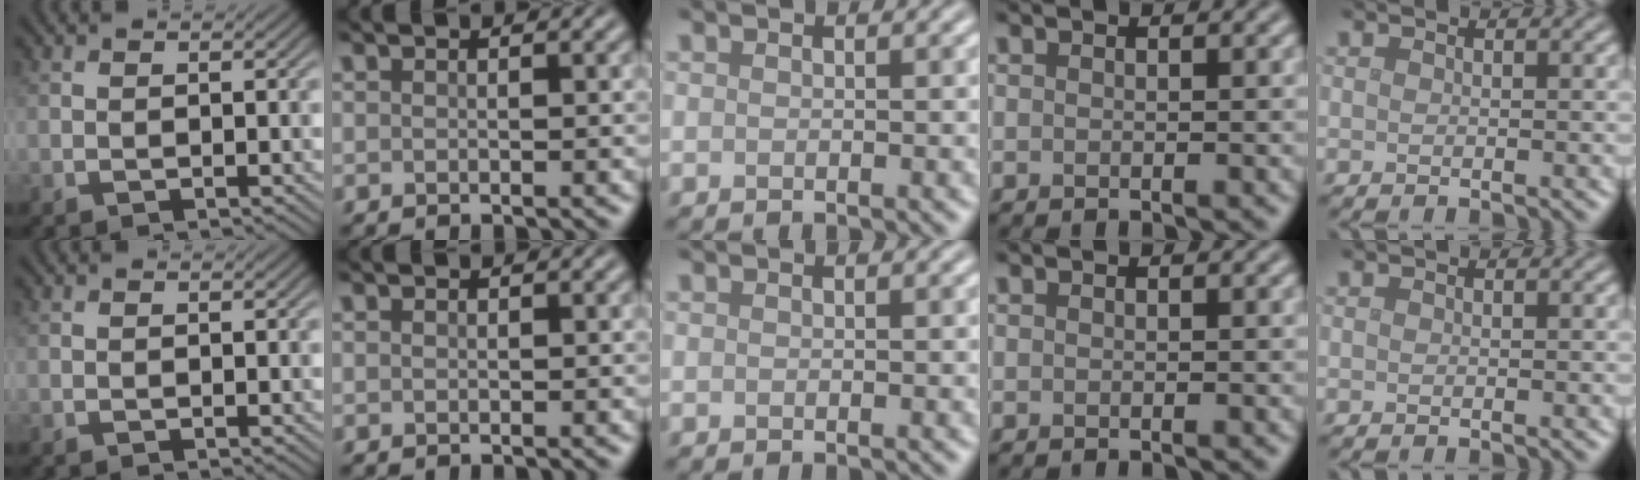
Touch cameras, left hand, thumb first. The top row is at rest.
{}